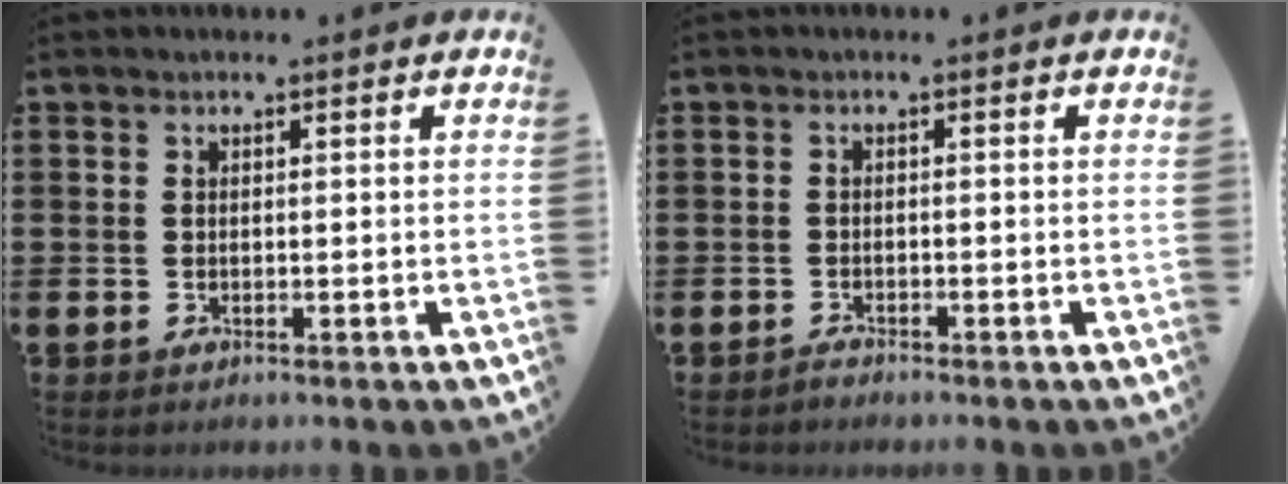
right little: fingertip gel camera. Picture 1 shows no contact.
{"total": 0.8, "force": [-0.7, 0.1, 0.0], "torque": [-0.004, -0.003, -0.015]}